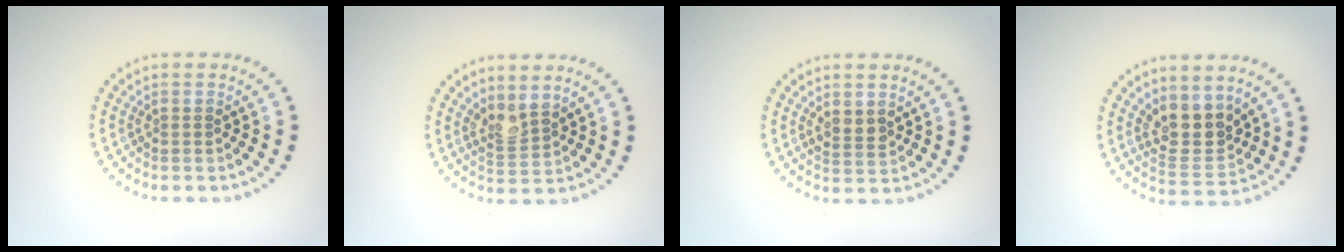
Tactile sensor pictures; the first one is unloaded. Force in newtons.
{"total": 2.2, "press": 1.6, "slide": 1.4}
{"total": 1.6, "press": 1.5, "slide": 0.6}
{"total": 3.7, "press": 3.3, "slide": 1.7}